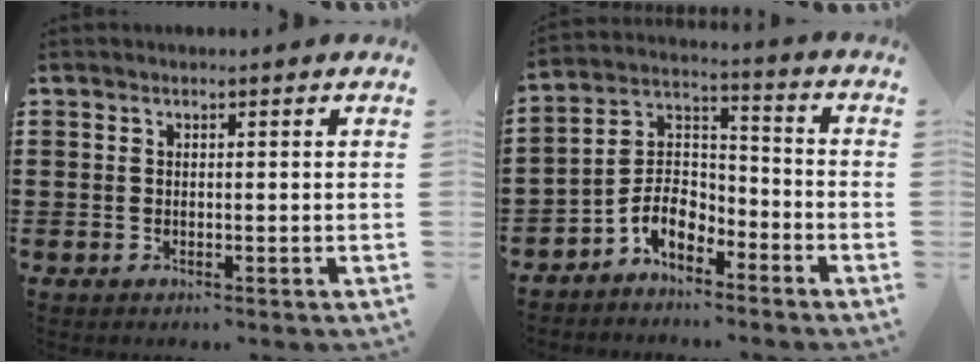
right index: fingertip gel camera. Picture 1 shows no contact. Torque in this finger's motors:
{"motor_torque": [1.31, 0.83, 0.39, 0.08]}